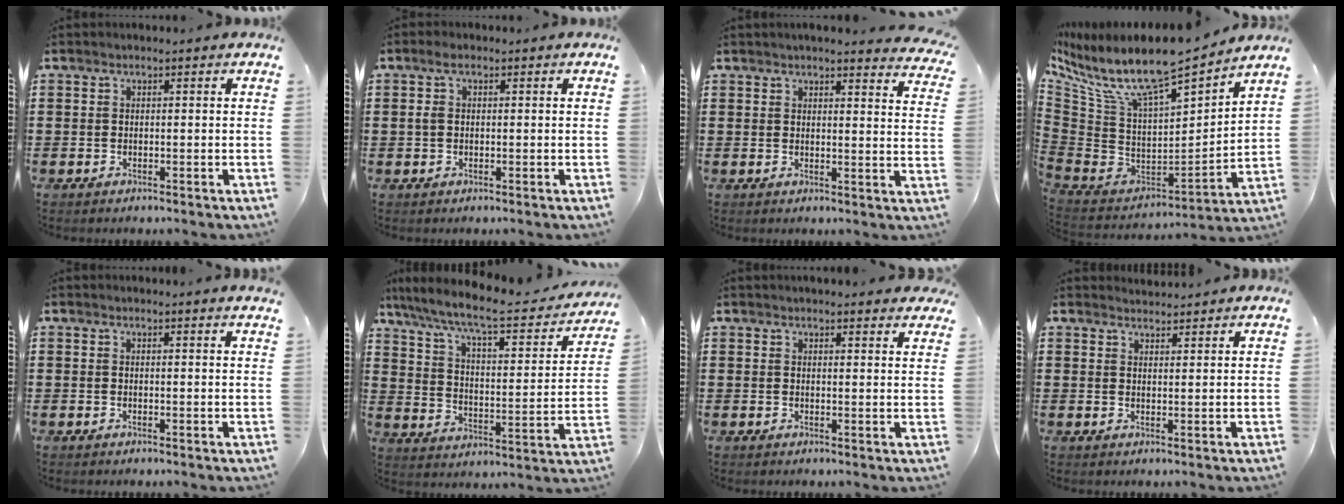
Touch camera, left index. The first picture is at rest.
{"total": 2.4, "force": [0.3, 1.1, 2.1], "torque": [-0.052, 0.005, 0.001]}
{"total": 3.0, "force": [2.9, -0.4, 0.6], "torque": [-0.017, -0.017, 0.048]}
{"total": 9.8, "force": [7.6, 1.7, 6.0], "torque": [-0.153, -0.071, 0.126]}
{"total": 1.3, "force": [1.2, -0.3, 0.5], "torque": [-0.009, -0.004, 0.024]}
{"total": 9.6, "force": [7.6, 1.2, 5.7], "torque": [-0.140, -0.046, 0.124]}
{"total": 2.3, "force": [2.3, 0.0, 0.2], "torque": [-0.004, -0.007, 0.042]}
{"total": 2.4, "force": [2.4, -0.2, -0.1], "torque": [-0.005, -0.007, 0.047]}